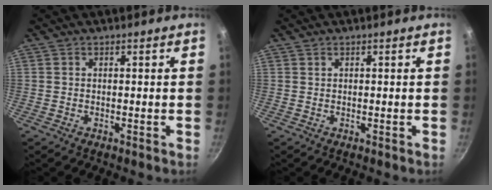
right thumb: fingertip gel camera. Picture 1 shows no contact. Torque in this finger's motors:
{"motor_torque": [-0.13, 0.20, 0.23, -0.18, -0.02]}